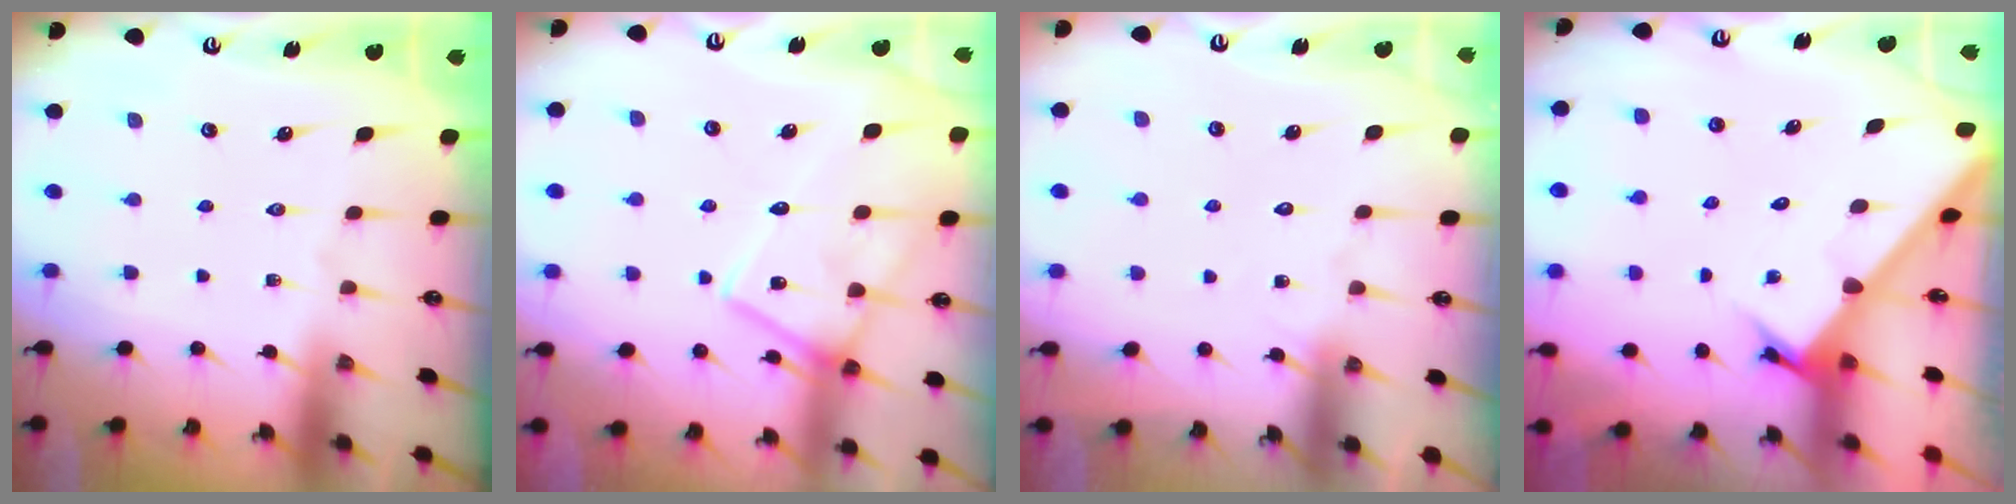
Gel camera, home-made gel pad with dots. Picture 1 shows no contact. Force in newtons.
{"total": 14.5, "press": 14.4, "slide": 1.3}
{"total": 5.9, "press": 5.9, "slide": 0.6}
{"total": 2.8, "press": 2.8, "slide": 0.2}